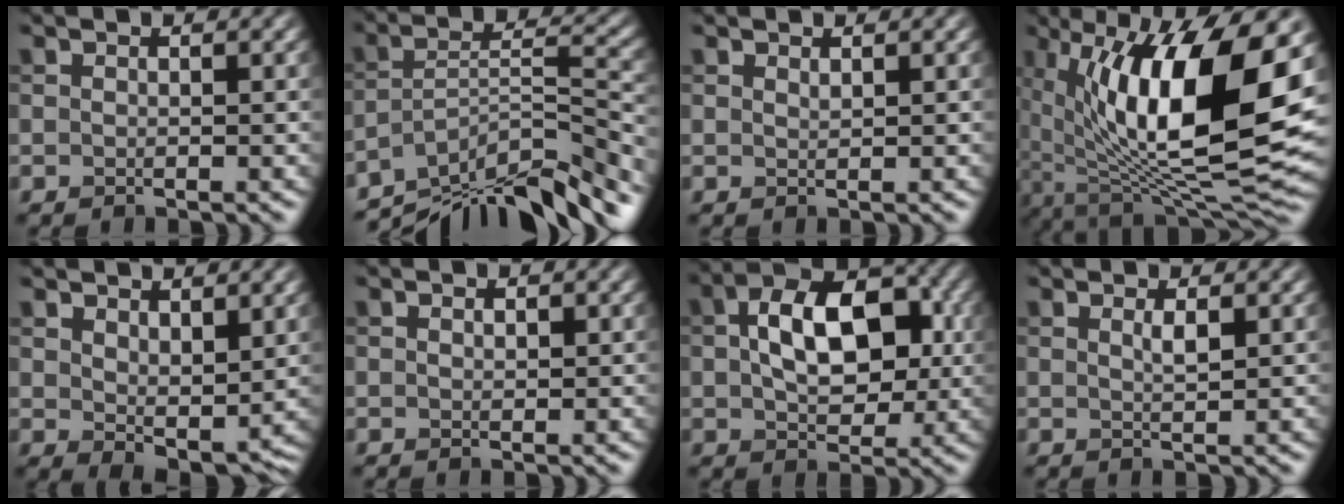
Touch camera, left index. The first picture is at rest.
{"total": 12.2, "force": [-10.0, 2.7, 6.5], "torque": [-0.105, 0.016, -0.165]}
{"total": 0.5, "force": [0.5, 0.1, 0.2], "torque": [-0.004, -0.001, 0.011]}
{"total": 16.1, "force": [3.0, 5.9, 14.6], "torque": [-0.246, -0.007, 0.050]}
{"total": 4.1, "force": [1.5, 2.1, 3.2], "torque": [-0.058, -0.014, 0.034]}
{"total": 0.8, "force": [0.3, 0.4, 0.6], "torque": [-0.008, 0.001, 0.004]}
{"total": 8.7, "force": [1.1, 5.2, 6.8], "torque": [-0.108, 0.010, 0.012]}
{"total": 1.2, "force": [0.5, 0.2, 1.0], "torque": [-0.019, 0.001, 0.007]}